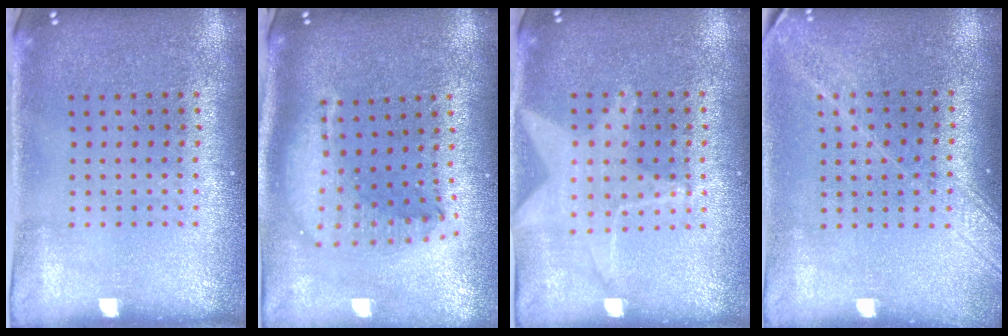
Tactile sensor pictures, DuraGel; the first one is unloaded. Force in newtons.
{"total": 2.3, "press": 1.7, "slide": 1.5}
{"total": 1.4, "press": 1.3, "slide": 0.4}
{"total": 1.8, "press": 1.5, "slide": 1.0}